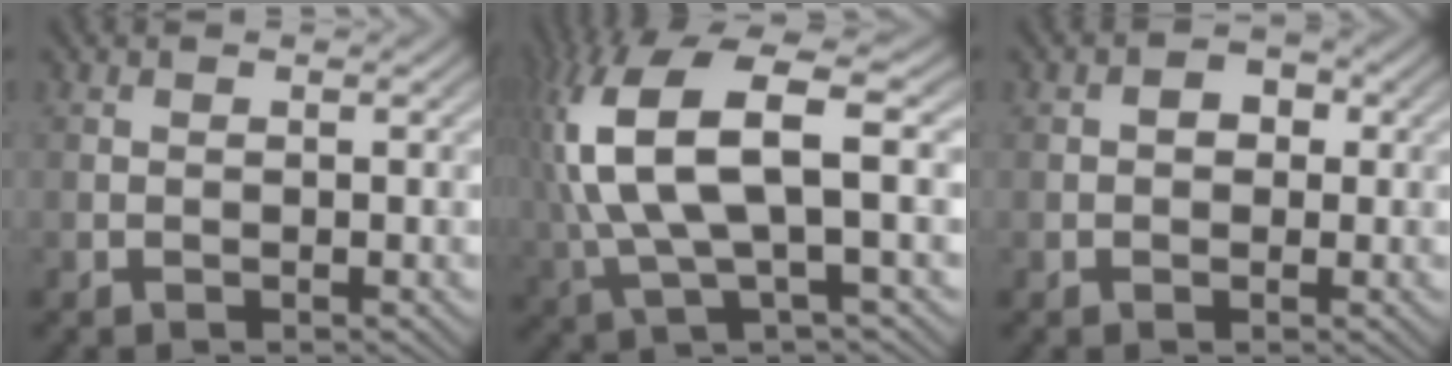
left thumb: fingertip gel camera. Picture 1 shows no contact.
{"total": 13.1, "force": [2.0, 4.4, 12.1], "torque": [-0.285, 0.011, 0.043]}
{"total": 2.4, "force": [0.3, 1.9, 1.4], "torque": [-0.018, -0.002, -0.002]}